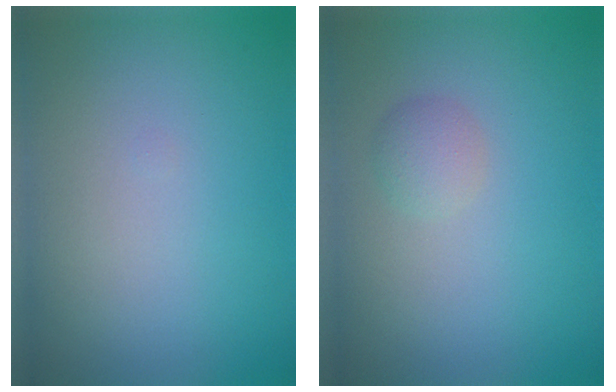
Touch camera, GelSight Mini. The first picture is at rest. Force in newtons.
{"total": 1.4, "press": 1.4, "slide": 0.1}